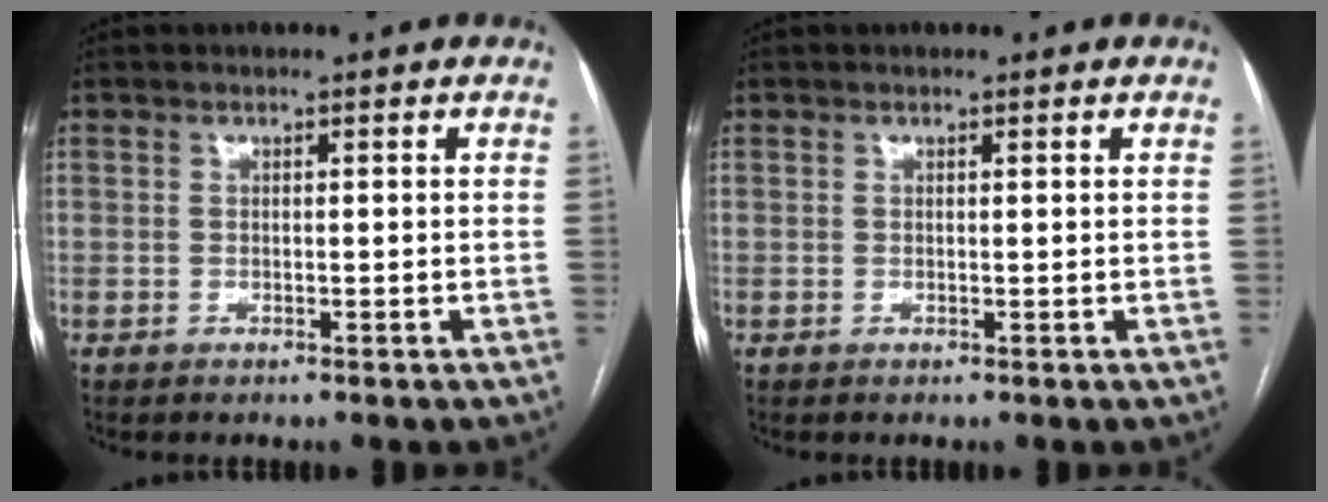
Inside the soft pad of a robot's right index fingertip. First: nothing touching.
{"total": 0.0}